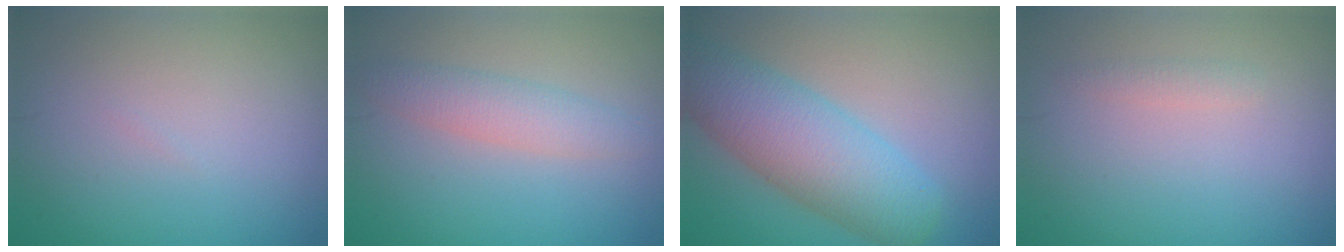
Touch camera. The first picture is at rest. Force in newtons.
{"total": 2.8, "press": 2.8, "slide": 0.1}
{"total": 7.5, "press": 7.5, "slide": 0.3}
{"total": 0.9, "press": 0.9, "slide": 0.0}